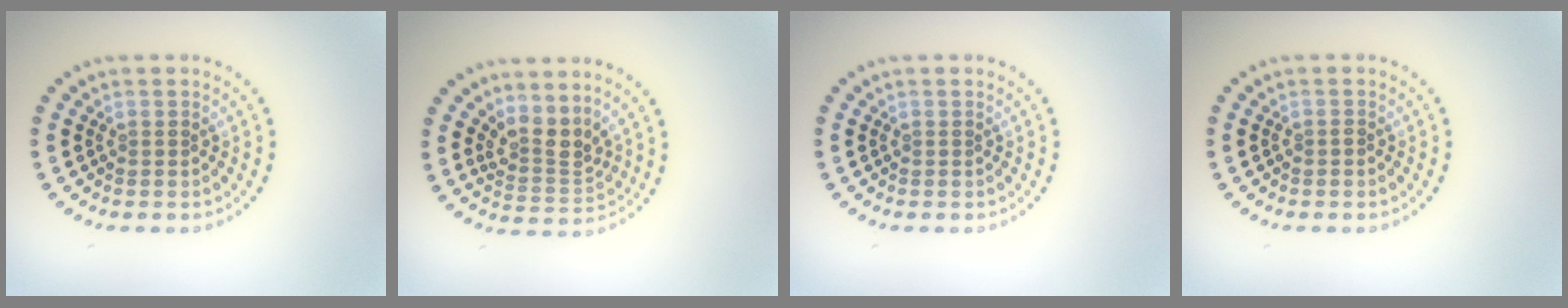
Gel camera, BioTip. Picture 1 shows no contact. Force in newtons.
{"total": 3.0, "press": 2.2, "slide": 2.1}
{"total": 0.0}
{"total": 0.7, "press": 0.6, "slide": 0.3}